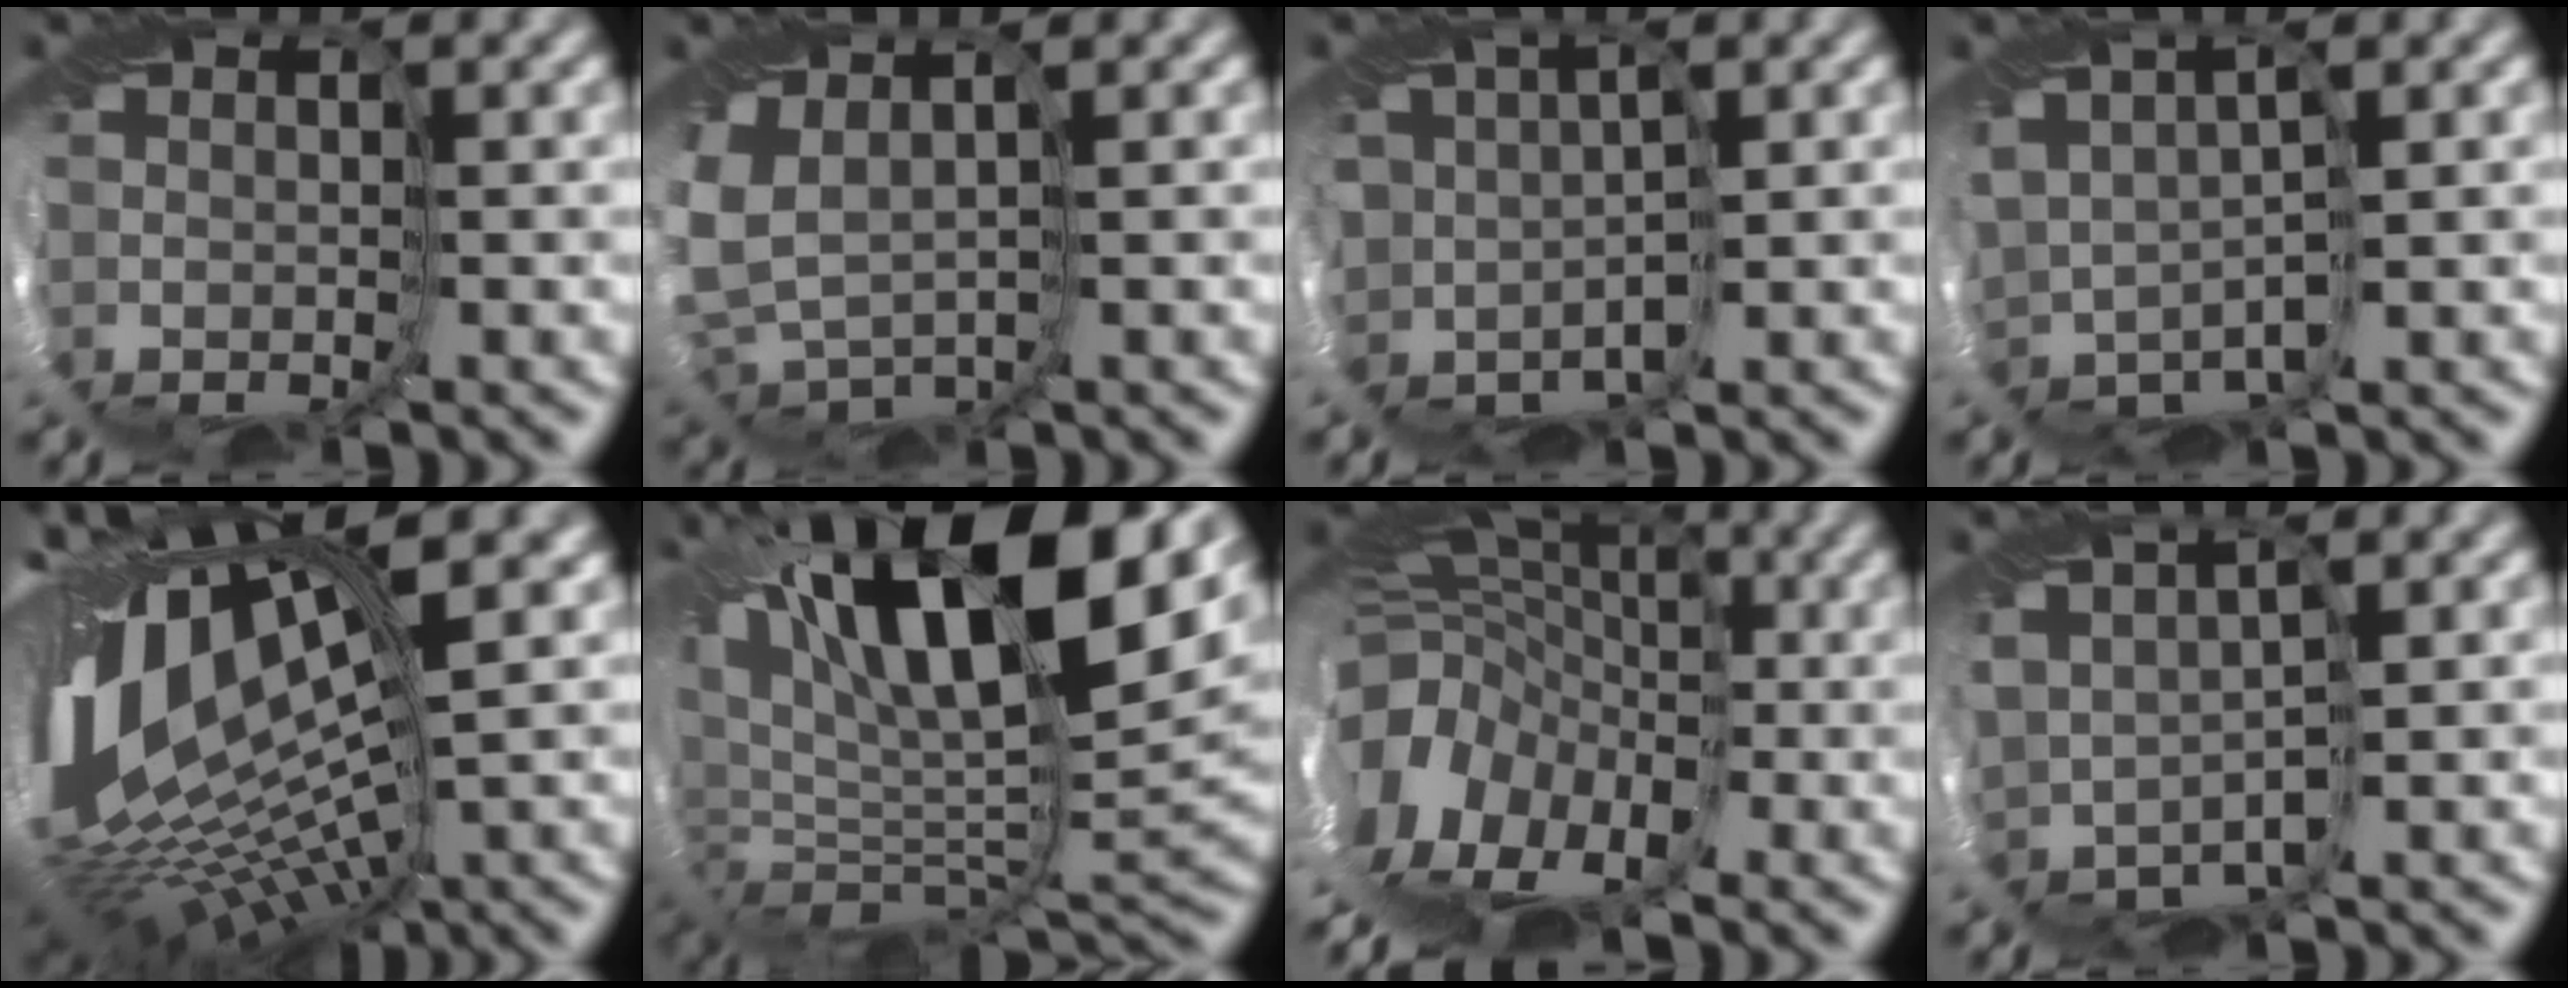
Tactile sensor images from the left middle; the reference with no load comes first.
{"total": 2.3, "force": [1.4, 1.0, 1.5], "torque": [-0.065, 0.005, 0.030]}
{"total": 2.5, "force": [-0.1, 2.4, 0.4], "torque": [-0.040, 0.009, -0.002]}
{"total": 0.9, "force": [0.9, 0.0, 0.0], "torque": [-0.036, 0.014, 0.026]}
{"total": 15.9, "force": [2.4, 6.0, 14.5], "torque": [-0.272, 0.017, 0.049]}
{"total": 15.3, "force": [5.2, 6.6, 12.8], "torque": [-0.235, 0.023, 0.100]}
{"total": 14.0, "force": [-3.1, 10.0, 9.3], "torque": [-0.180, 0.035, -0.065]}
{"total": 1.1, "force": [1.0, 0.3, -0.2], "torque": [-0.024, 0.014, 0.027]}